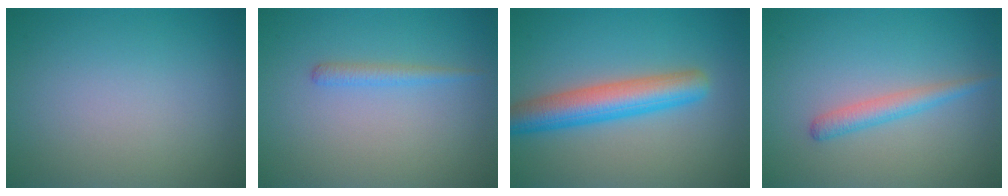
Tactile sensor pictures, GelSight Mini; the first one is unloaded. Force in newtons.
{"total": 1.3, "press": 1.3, "slide": 0.0}
{"total": 5.6, "press": 5.6, "slide": 0.1}
{"total": 2.0, "press": 2.0, "slide": 0.0}